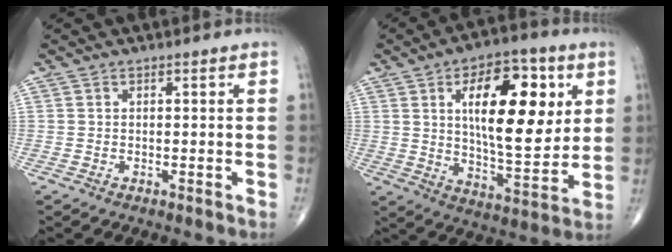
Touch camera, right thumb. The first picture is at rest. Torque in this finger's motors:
{"motor_torque": [-1.45, 3.06, 2.04, 0.74, 0.49]}